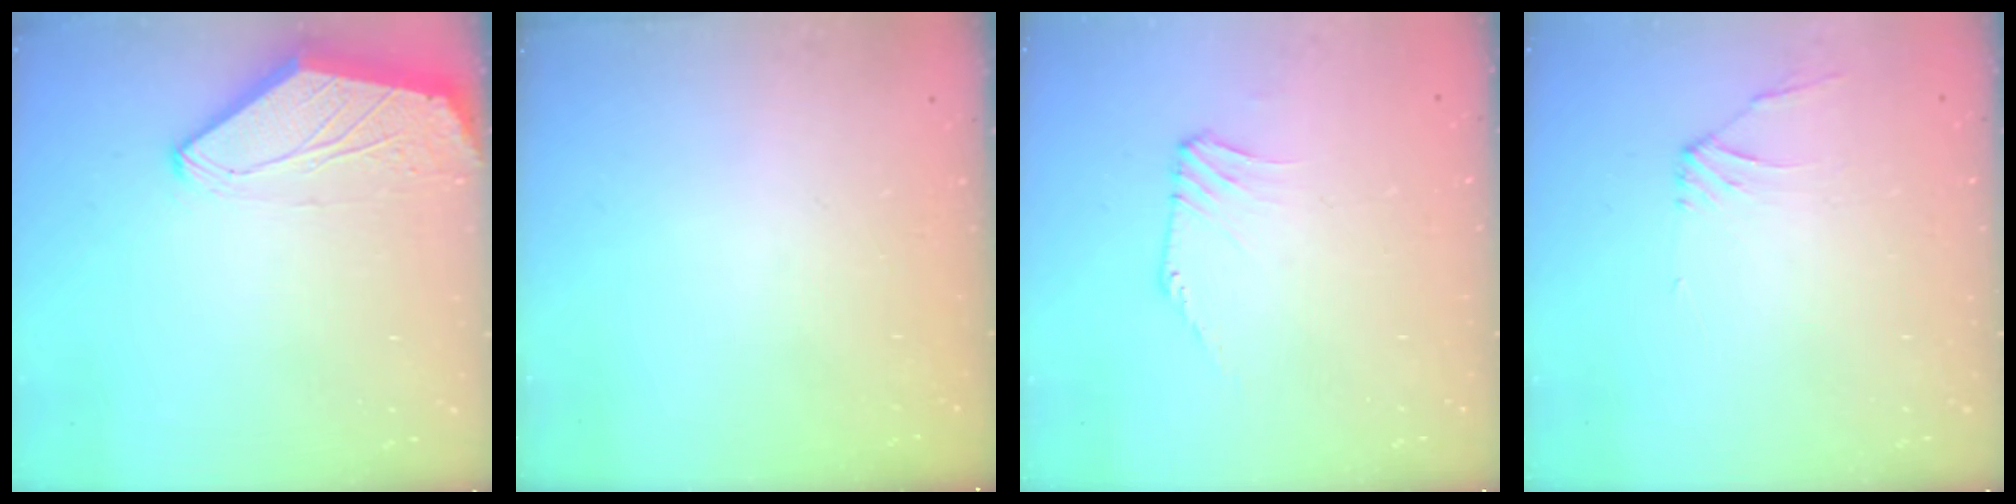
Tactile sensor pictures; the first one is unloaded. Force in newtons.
{"total": 0.0}
{"total": 0.0}
{"total": 0.7, "press": 0.6, "slide": 0.4}